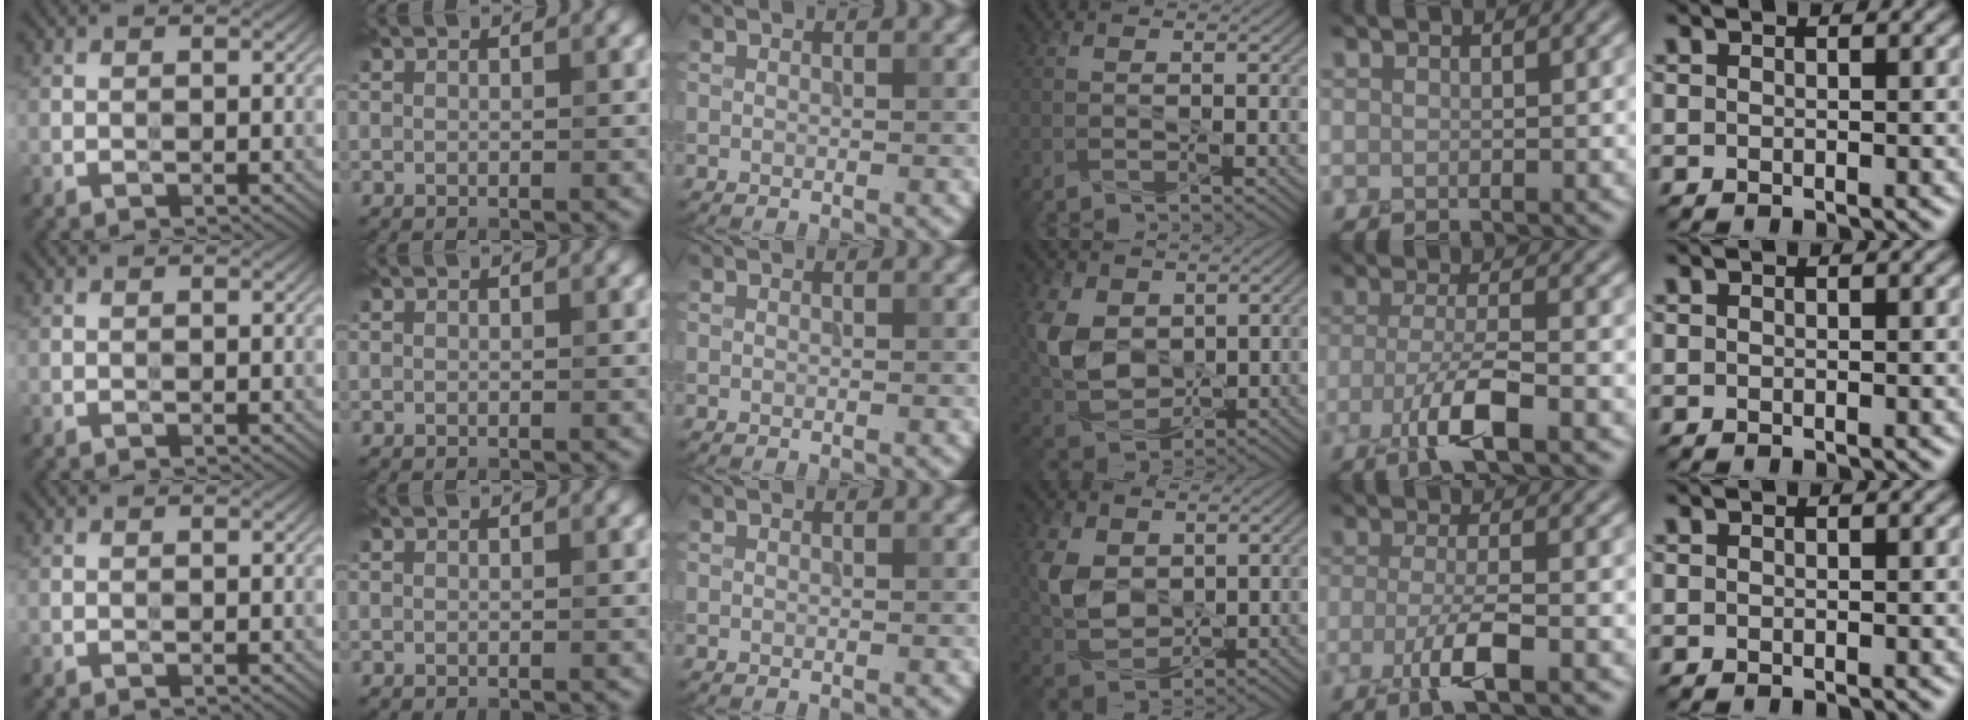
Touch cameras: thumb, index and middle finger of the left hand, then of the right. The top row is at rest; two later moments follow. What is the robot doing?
{"motion": "squeeze", "object": "tweezer"}